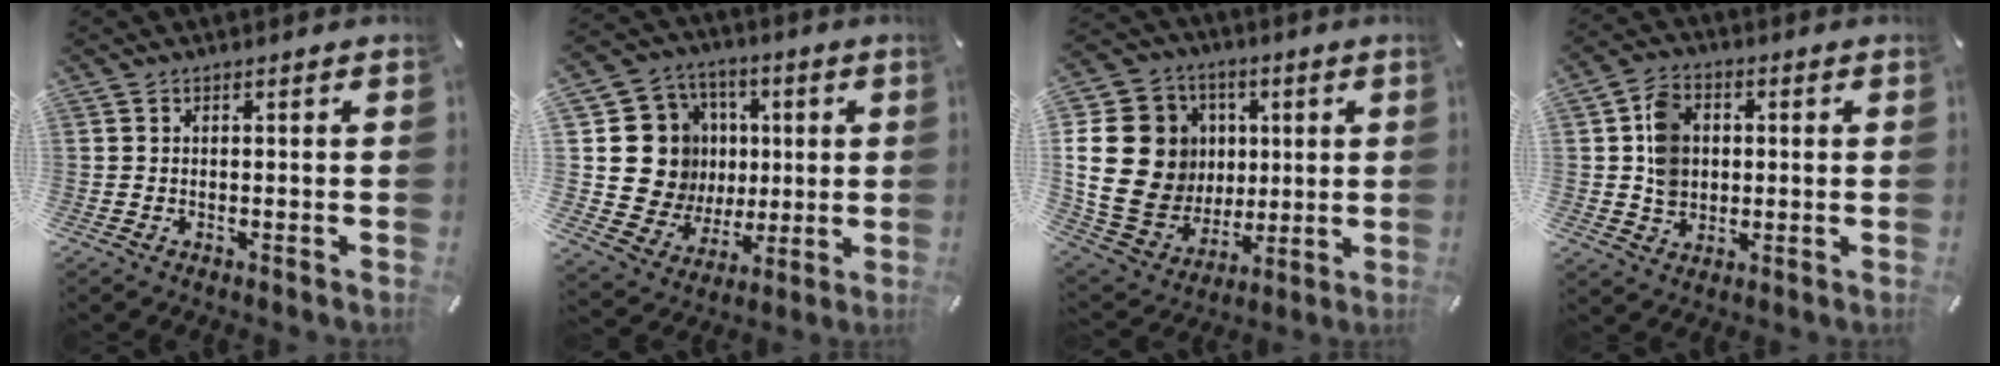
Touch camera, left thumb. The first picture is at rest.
{"total": 15.8, "force": [1.9, 15.2, 3.9], "torque": [-0.059, -0.008, 0.060]}
{"total": 22.0, "force": [3.0, 19.4, 9.9], "torque": [-0.190, -0.008, 0.082]}
{"total": 8.2, "force": [0.7, 7.0, 4.1], "torque": [-0.078, 0.010, 0.016]}